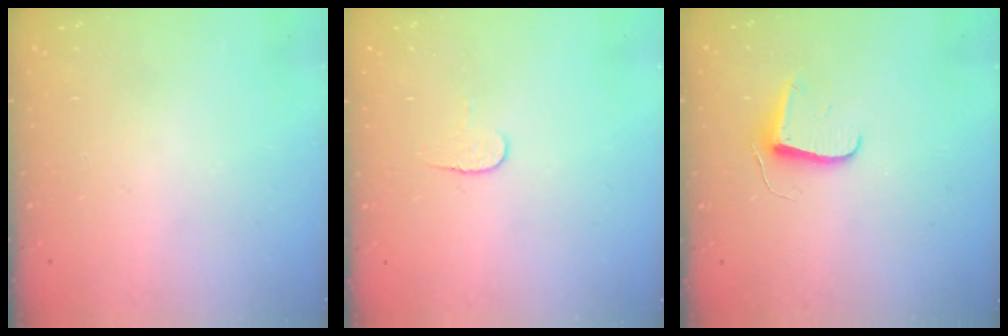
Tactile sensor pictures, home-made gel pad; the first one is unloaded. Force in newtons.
{"total": 4.5, "press": 4.5, "slide": 0.5}
{"total": 7.1, "press": 7.1, "slide": 0.5}